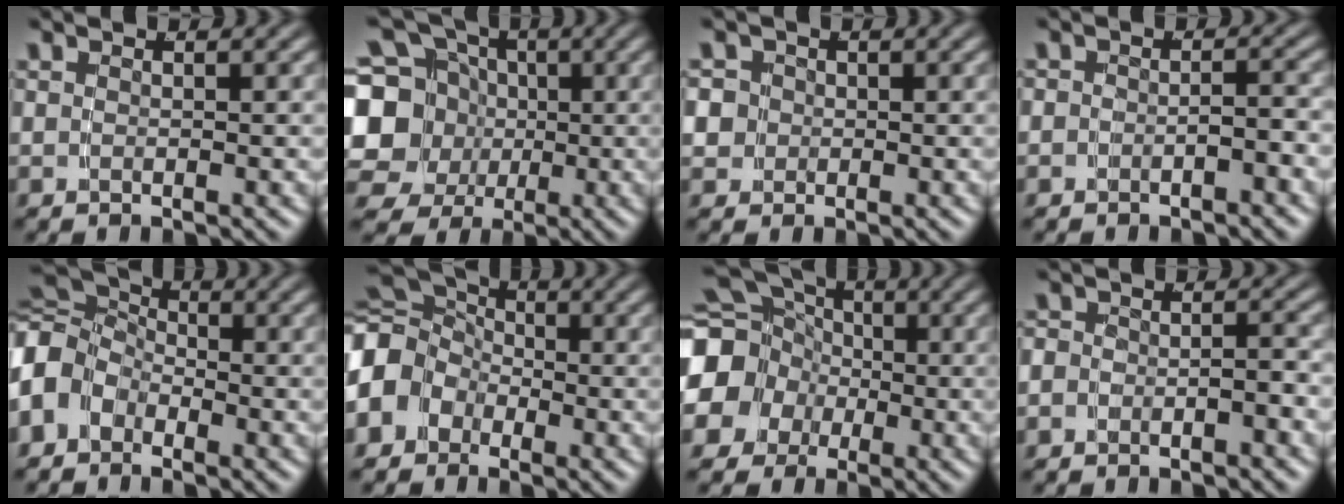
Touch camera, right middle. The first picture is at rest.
{"total": 9.8, "force": [0.3, 8.8, 4.3], "torque": [-0.094, -0.040, 0.015]}
{"total": 4.2, "force": [0.1, 4.1, 1.0], "torque": [-0.030, -0.010, 0.001]}
{"total": 1.4, "force": [-1.1, 0.9, 0.3], "torque": [-0.001, -0.001, -0.021]}
{"total": 6.7, "force": [0.1, 5.7, 3.6], "torque": [-0.083, -0.020, 0.006]}
{"total": 7.7, "force": [0.4, 6.6, 4.0], "torque": [-0.085, -0.016, 0.011]}
{"total": 13.4, "force": [0.5, 12.2, 5.7], "torque": [-0.126, -0.016, -0.006]}
{"total": 2.0, "force": [-1.3, 1.4, 0.5], "torque": [-0.005, -0.004, -0.026]}